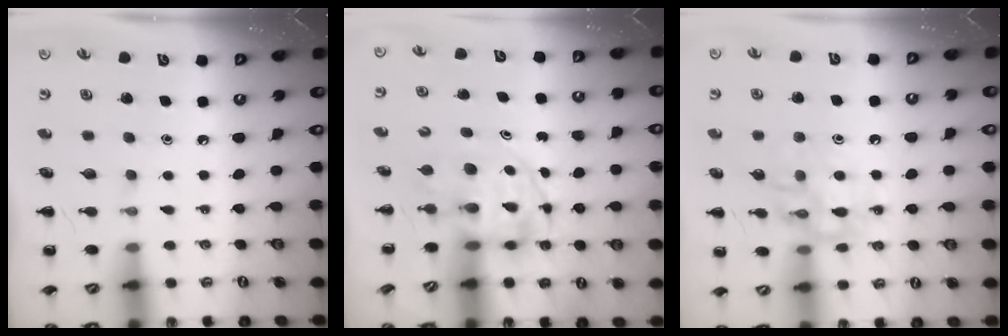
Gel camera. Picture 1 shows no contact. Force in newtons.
{"total": 3.5, "press": 3.5, "slide": 0.5}
{"total": 11.8, "press": 11.8, "slide": 1.2}